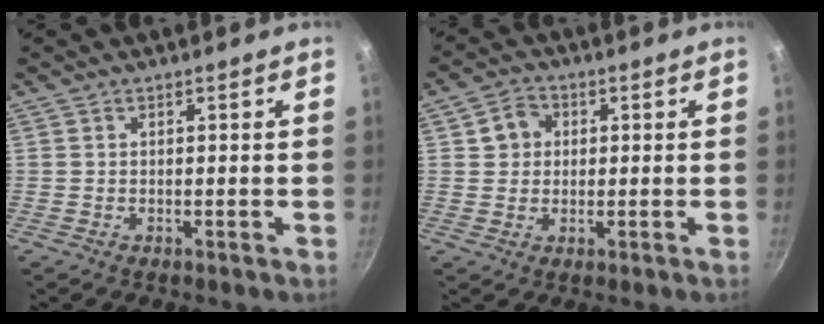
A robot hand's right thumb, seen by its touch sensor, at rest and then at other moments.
{"total": 4.7, "force": [1.0, 4.2, 1.9], "torque": [-0.003, 0.007, 0.008]}